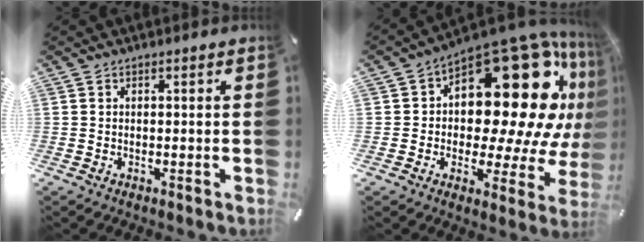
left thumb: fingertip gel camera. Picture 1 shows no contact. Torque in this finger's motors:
{"motor_torque": [2.51, 2.50, 0.57, -0.18, 0.18]}